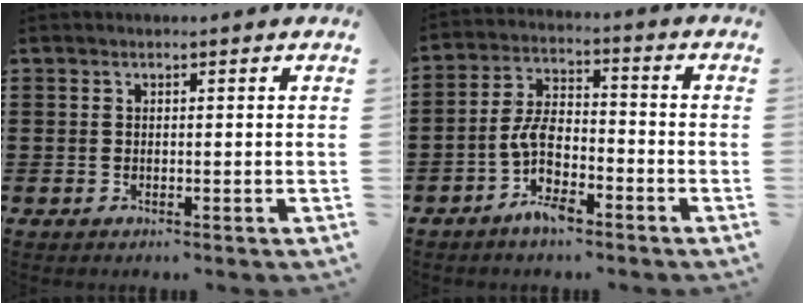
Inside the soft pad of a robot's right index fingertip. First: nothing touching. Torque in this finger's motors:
{"motor_torque": [1.09, 1.05, 0.70, 0.17]}